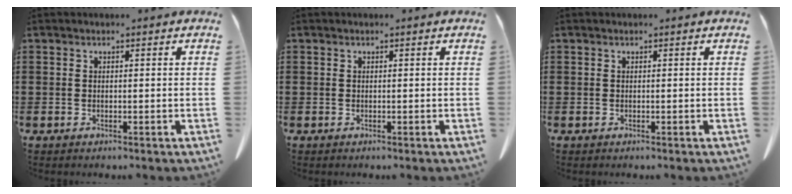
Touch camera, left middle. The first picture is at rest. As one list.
[{"total": 0.0}, {"total": 0.0}]